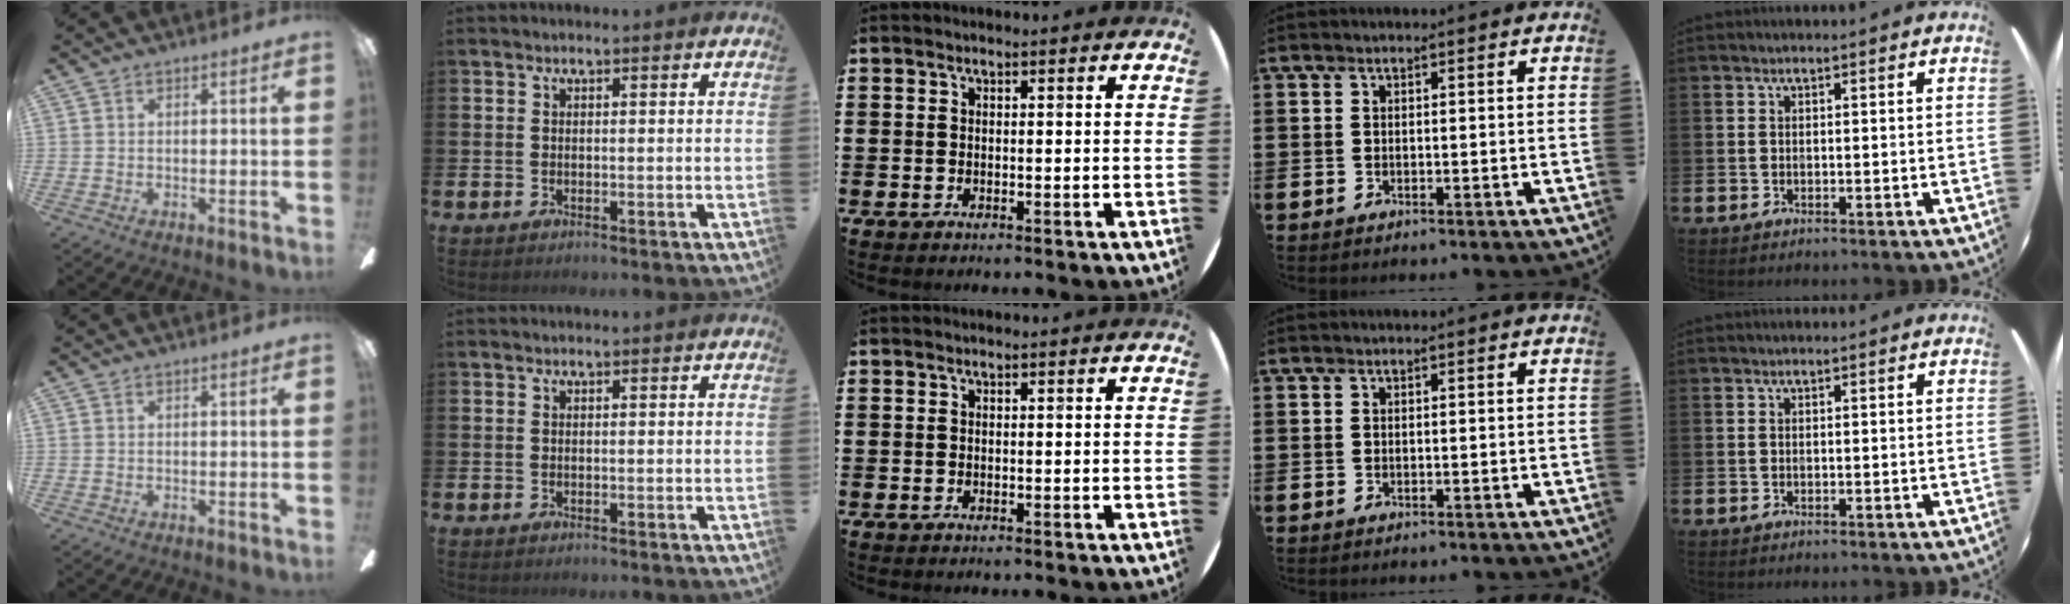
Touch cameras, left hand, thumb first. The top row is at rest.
{}